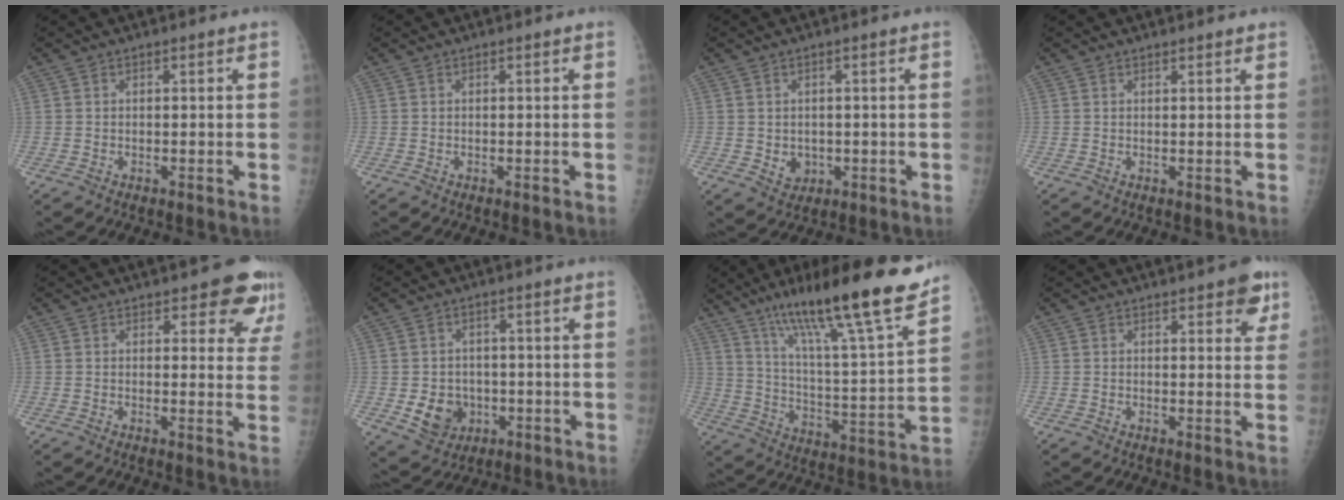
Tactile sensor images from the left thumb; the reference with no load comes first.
{"total": 0.0}
{"total": 3.2, "force": [-0.3, 2.8, 1.6], "torque": [-0.013, -0.002, 0.007]}
{"total": 1.1, "force": [1.1, 0.2, 0.3], "torque": [-0.001, -0.003, 0.015]}
{"total": 7.5, "force": [5.2, 3.2, 4.3], "torque": [-0.014, -0.026, 0.051]}
{"total": 7.2, "force": [-1.6, 6.2, 3.3], "torque": [-0.029, 0.004, -0.015]}
{"total": 23.3, "force": [17.0, 2.2, 15.7], "torque": [-0.230, -0.073, 0.278]}
{"total": 3.1, "force": [1.8, 1.1, 2.2], "torque": [-0.016, -0.006, 0.018]}